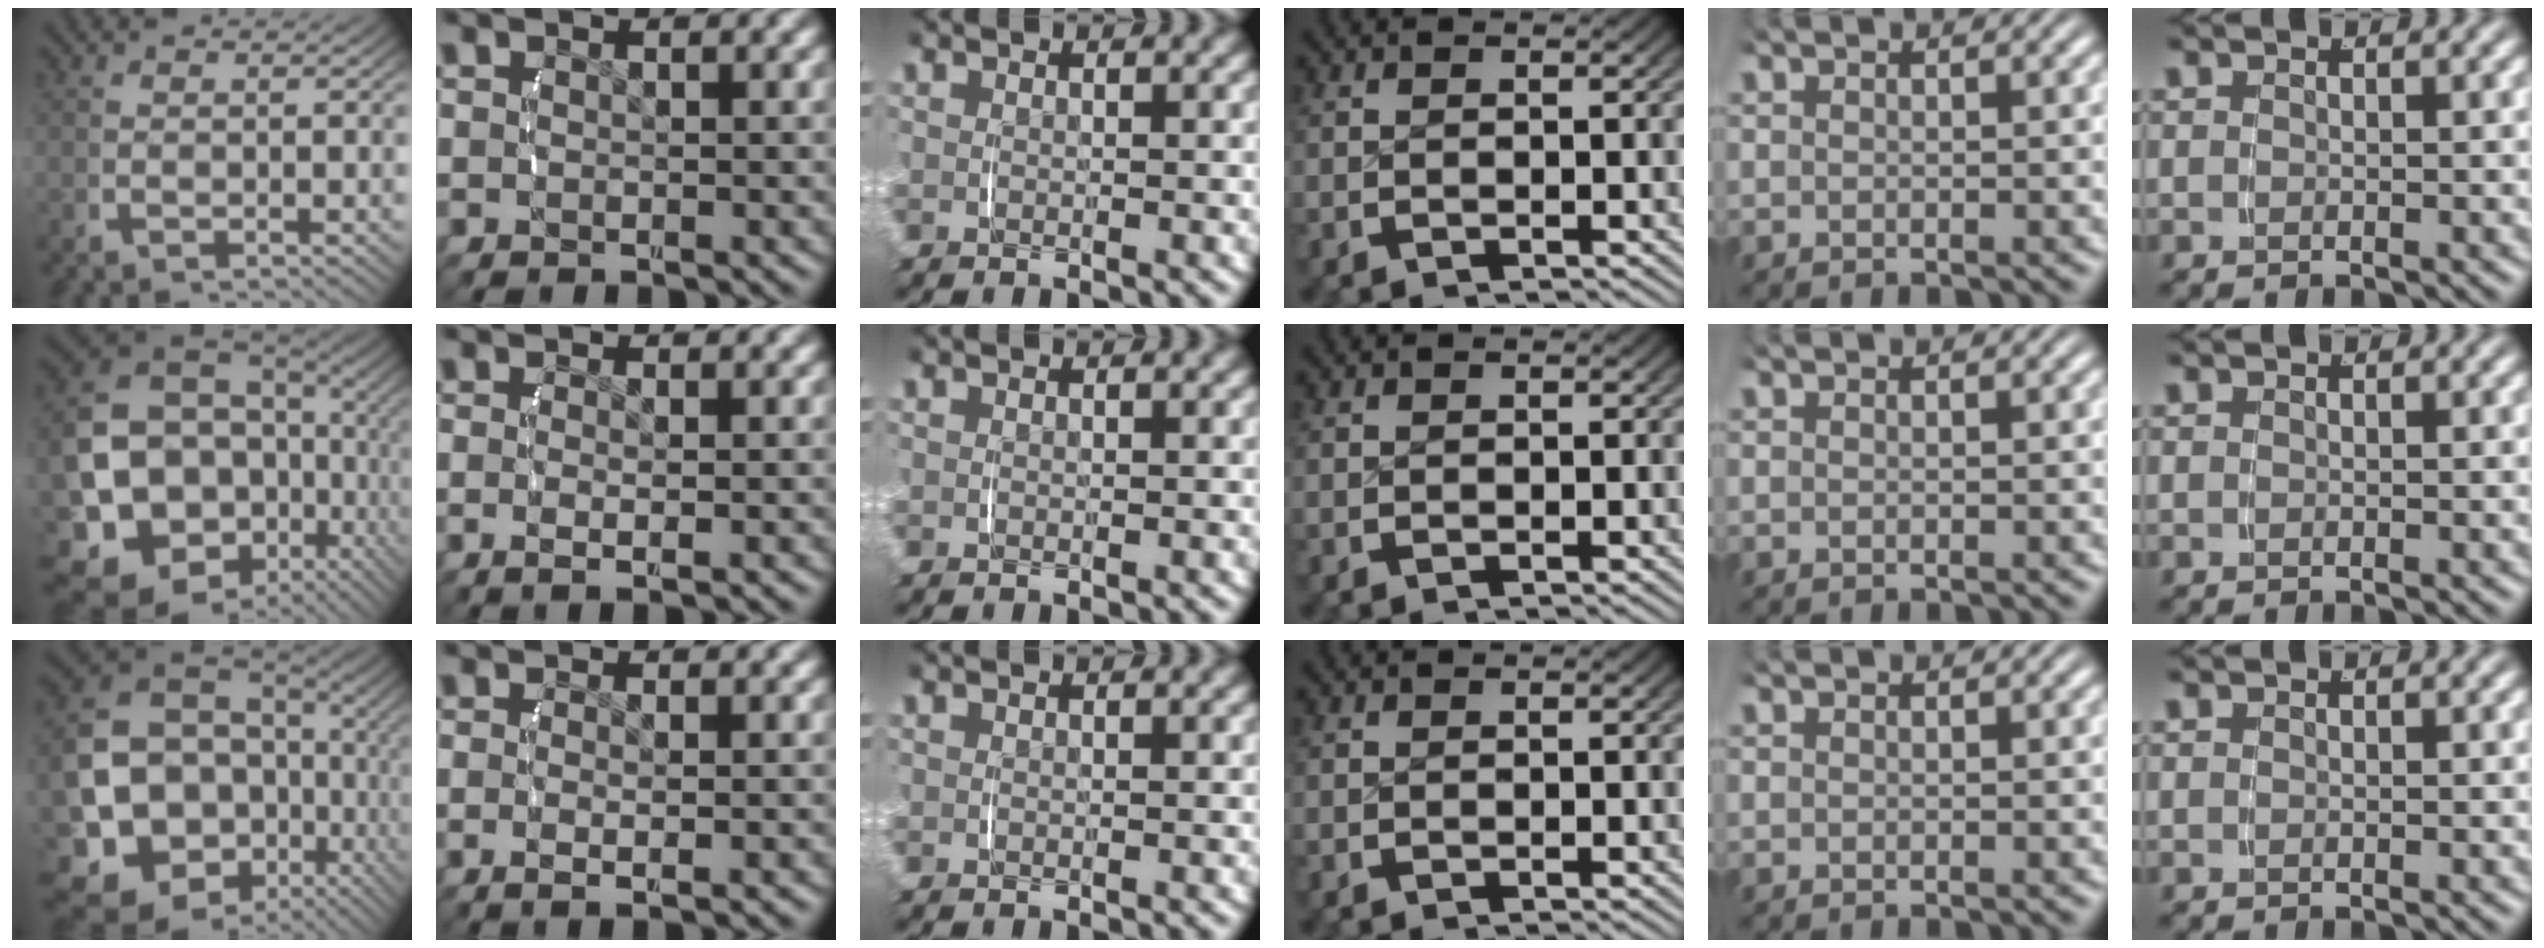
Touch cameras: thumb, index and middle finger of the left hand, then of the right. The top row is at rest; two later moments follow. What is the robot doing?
{"motion": "lift_and_place", "object": "napkin"}